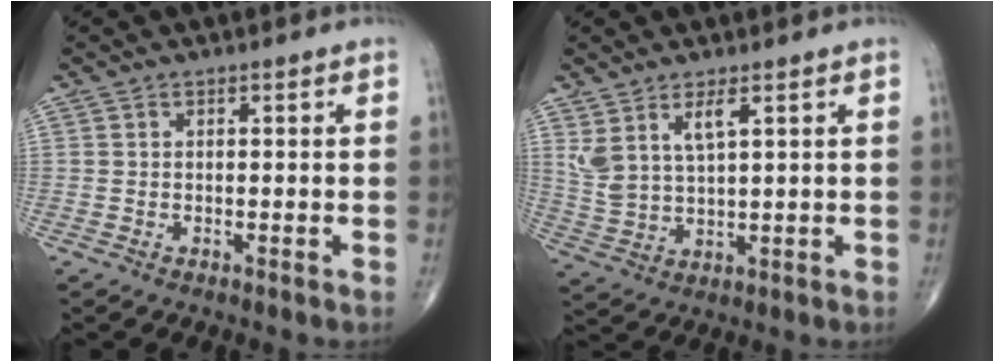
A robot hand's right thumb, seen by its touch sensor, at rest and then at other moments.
{"total": 6.5, "force": [3.2, 2.2, 5.2], "torque": [-0.109, -0.019, 0.075]}